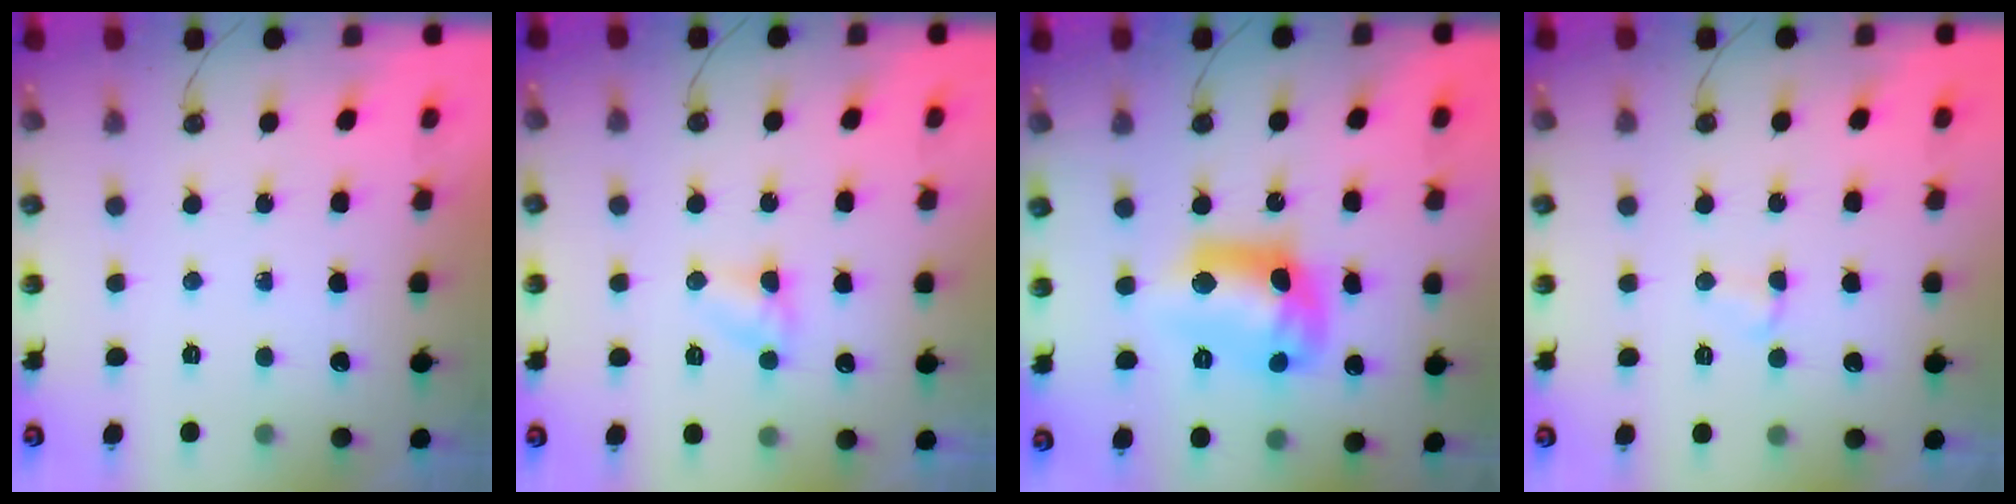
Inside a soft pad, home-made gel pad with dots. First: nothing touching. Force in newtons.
{"total": 3.9, "press": 3.9, "slide": 0.4}
{"total": 13.7, "press": 13.7, "slide": 1.1}
{"total": 2.5, "press": 2.4, "slide": 0.7}